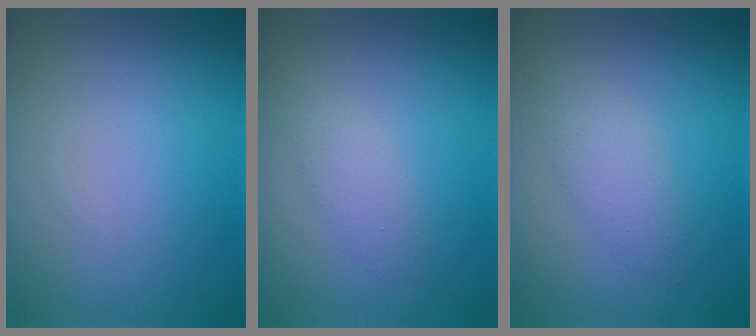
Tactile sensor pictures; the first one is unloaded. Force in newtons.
{"total": 1.6, "press": 1.6, "slide": 0.1}
{"total": 2.2, "press": 2.2, "slide": 0.0}